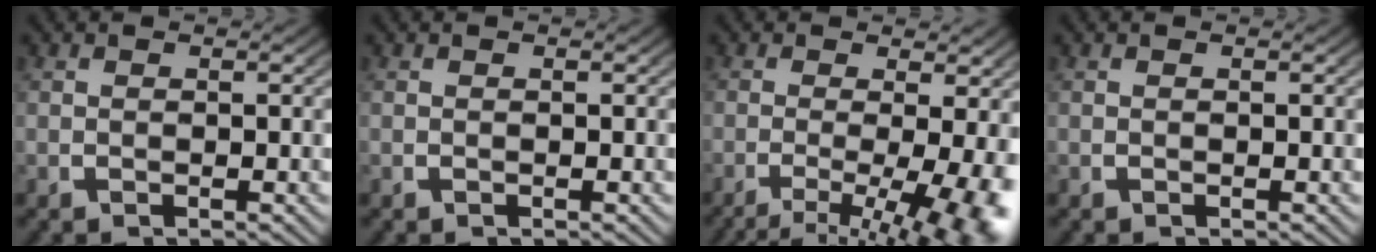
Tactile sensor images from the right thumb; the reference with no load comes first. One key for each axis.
{"total": 0.0}
{"total": 8.9, "fx": -2.9, "fy": 4.2, "fz": 7.3, "tx": -0.107, "ty": -0.038, "tz": -0.034}
{"total": 0.0}